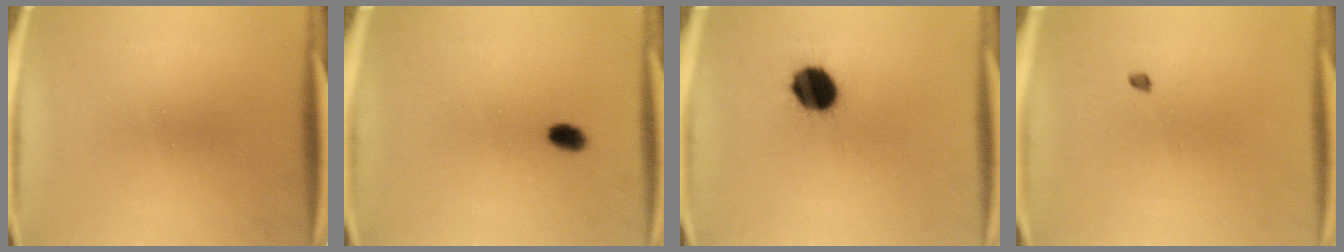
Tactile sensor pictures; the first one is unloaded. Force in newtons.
{"total": 2.5}
{"total": 10.8}
{"total": 0.9}